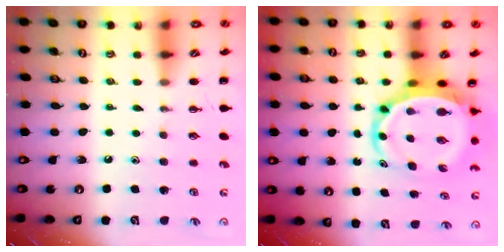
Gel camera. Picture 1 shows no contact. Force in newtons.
{"total": 8.0, "press": 7.7, "slide": 2.2}